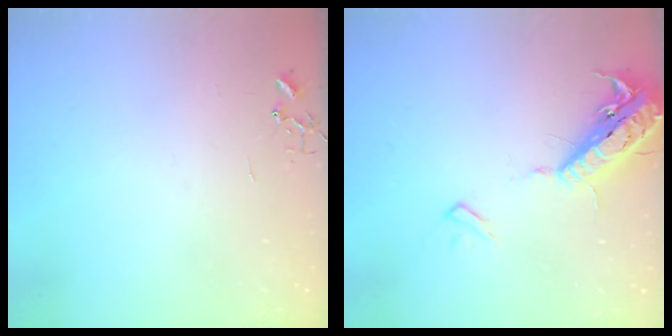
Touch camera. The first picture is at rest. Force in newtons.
{"total": 18.4, "press": 18.0, "slide": 4.0}